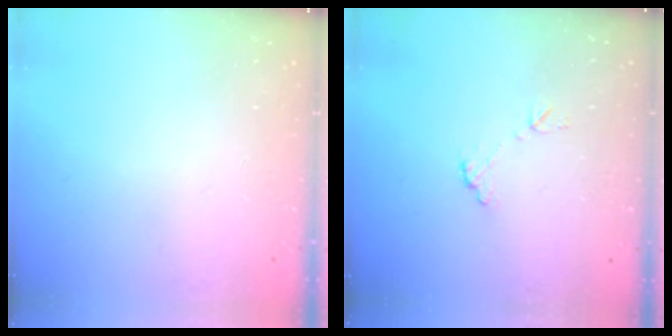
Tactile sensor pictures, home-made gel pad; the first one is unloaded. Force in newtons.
{"total": 7.3, "press": 7.3, "slide": 0.3}